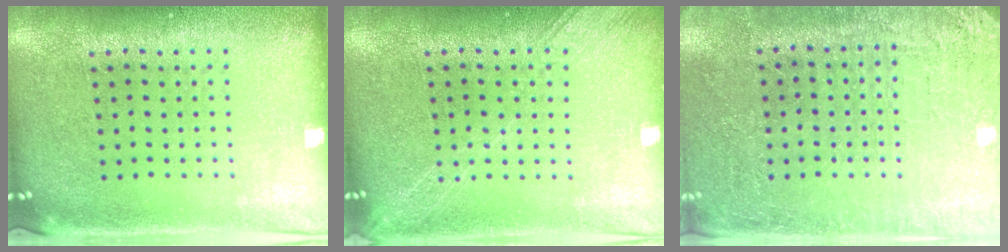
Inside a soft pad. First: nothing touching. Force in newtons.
{"total": 2.7, "press": 2.6, "slide": 0.4}
{"total": 3.0, "press": 3.0, "slide": 0.3}